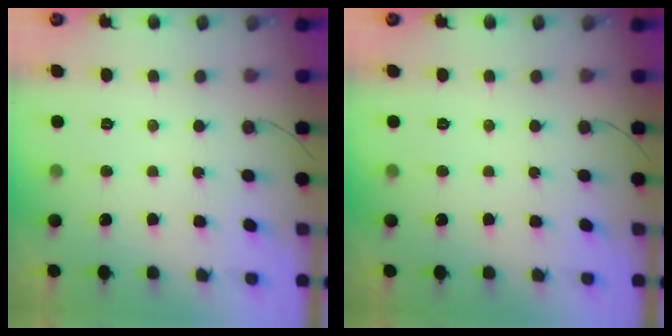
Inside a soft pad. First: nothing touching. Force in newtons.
{"total": 0.0}